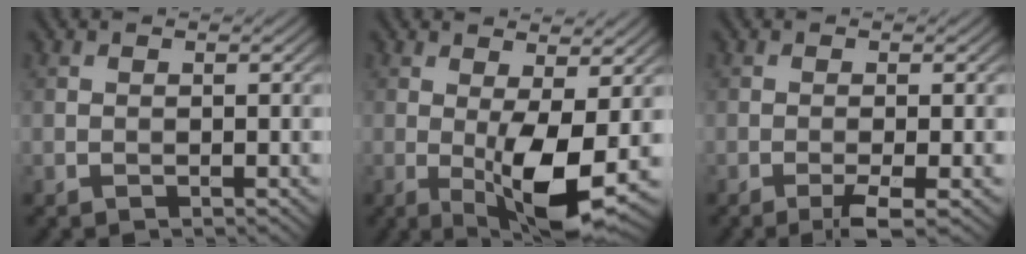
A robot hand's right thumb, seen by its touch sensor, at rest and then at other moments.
{"total": 8.1, "force": [-1.1, 2.2, 7.8], "torque": [-0.141, -0.005, -0.015]}
{"total": 2.5, "force": [-1.2, 0.1, 2.2], "torque": [-0.040, 0.004, -0.029]}